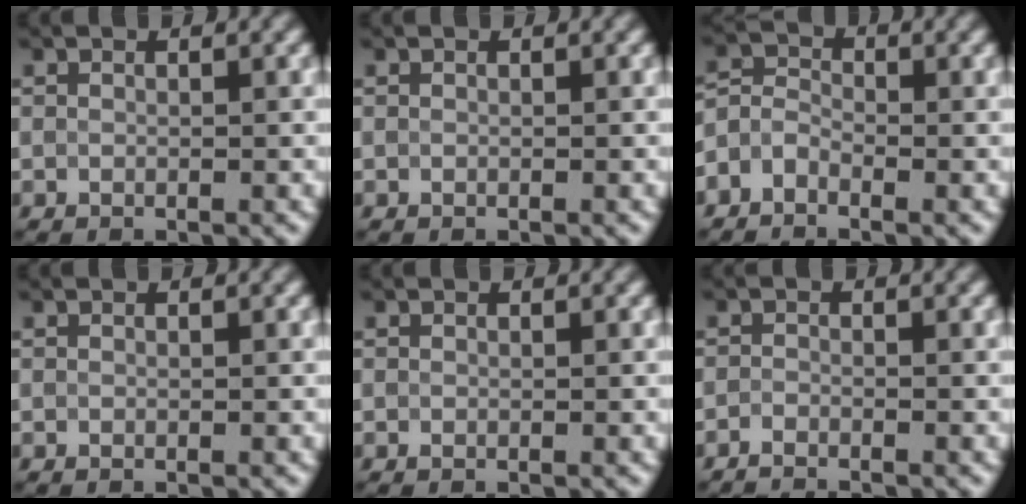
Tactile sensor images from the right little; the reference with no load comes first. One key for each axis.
{"total": 0.0}
{"total": 2.5, "fx": -1.4, "fy": 1.5, "fz": 1.4, "tx": -0.029, "ty": 0.007, "tz": -0.041}
{"total": 0.0}
{"total": 0.0}
{"total": 1.3, "fx": -1.2, "fy": 0.1, "fz": 0.3, "tx": -0.004, "ty": -0.004, "tz": -0.027}